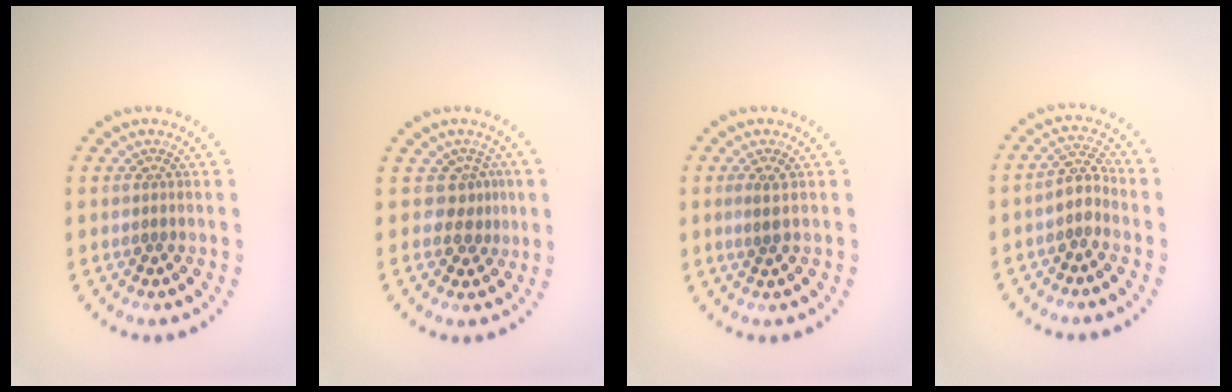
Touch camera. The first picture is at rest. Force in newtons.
{"total": 2.3, "press": 1.5, "slide": 1.7}
{"total": 1.2, "press": 1.1, "slide": 0.6}
{"total": 2.4, "press": 2.1, "slide": 1.2}